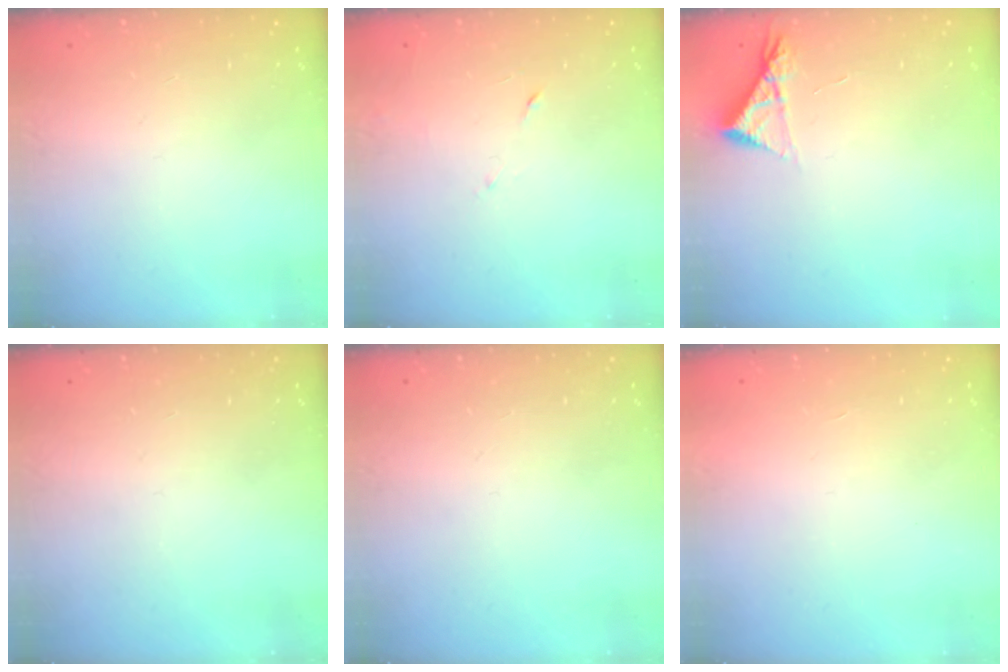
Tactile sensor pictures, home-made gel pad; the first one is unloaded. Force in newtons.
{"total": 3.8, "press": 3.7, "slide": 0.9}
{"total": 5.0, "press": 5.0, "slide": 0.8}
{"total": 0.0}
{"total": 0.0}
{"total": 1.6, "press": 1.6, "slide": 0.1}